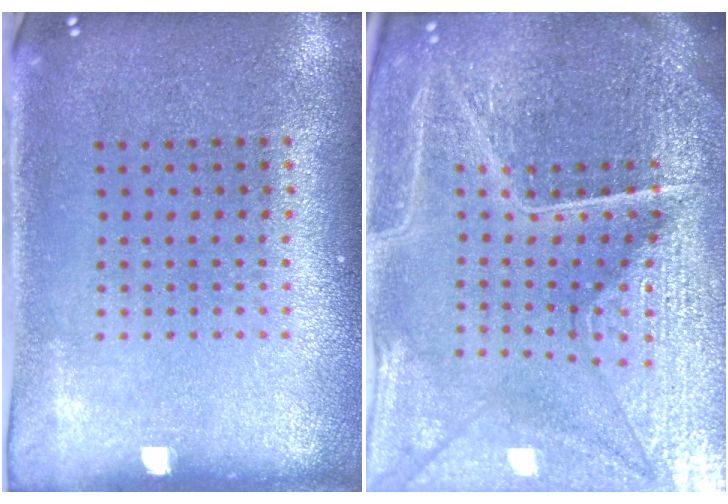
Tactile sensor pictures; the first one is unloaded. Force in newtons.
{"total": 6.3, "press": 5.6, "slide": 2.8}